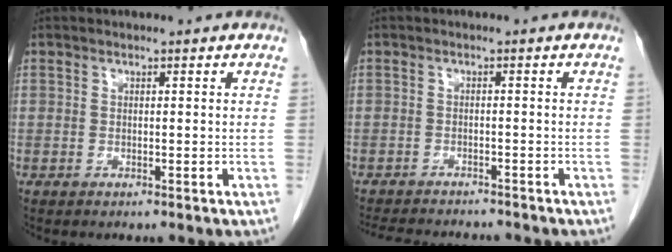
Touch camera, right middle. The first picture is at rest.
{"total": 9.3, "force": [-8.6, 1.8, 3.0], "torque": [-0.049, -0.005, -0.122]}